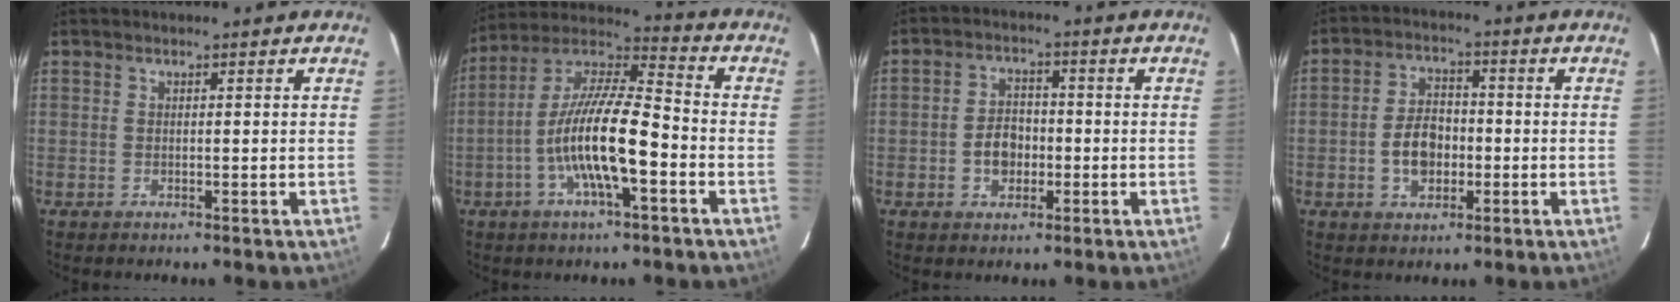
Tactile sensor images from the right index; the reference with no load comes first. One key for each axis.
{"total": 14.6, "fx": -4.9, "fy": 3.2, "fz": 13.3, "tx": -0.258, "ty": -0.002, "tz": -0.096}
{"total": 5.3, "fx": -1.4, "fy": 4.0, "fz": 3.2, "tx": -0.062, "ty": 0.013, "tz": -0.020}
{"total": 7.1, "fx": -1.7, "fy": 4.8, "fz": 4.9, "tx": -0.094, "ty": 0.016, "tz": -0.023}